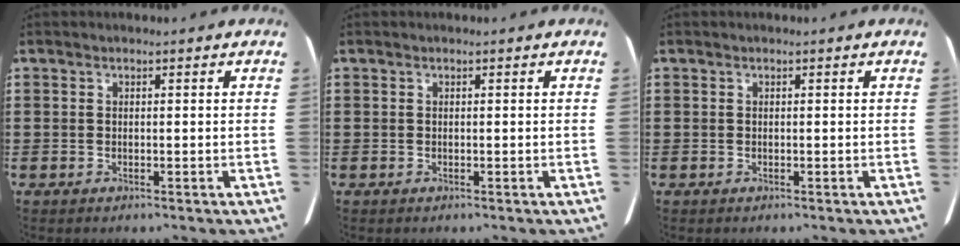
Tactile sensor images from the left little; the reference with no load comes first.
{"total": 0.0}
{"total": 0.0}